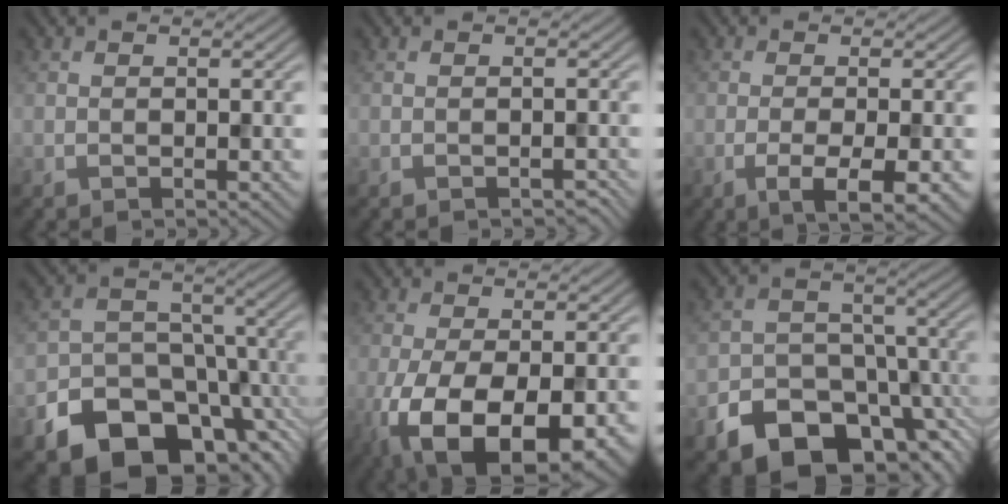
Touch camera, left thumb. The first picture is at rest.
{"total": 0.6, "force": [-0.5, -0.1, -0.2], "torque": [0.002, 0.001, -0.007]}
{"total": 5.1, "force": [-2.3, 1.0, 4.4], "torque": [-0.083, 0.000, -0.038]}
{"total": 18.1, "force": [-10.2, 12.7, 7.9], "torque": [-0.134, -0.048, -0.167]}
{"total": 13.7, "force": [-5.4, 7.0, 10.5], "torque": [-0.221, -0.055, -0.067]}
{"total": 16.2, "force": [-9.8, 10.7, 7.2], "torque": [-0.130, -0.036, -0.160]}